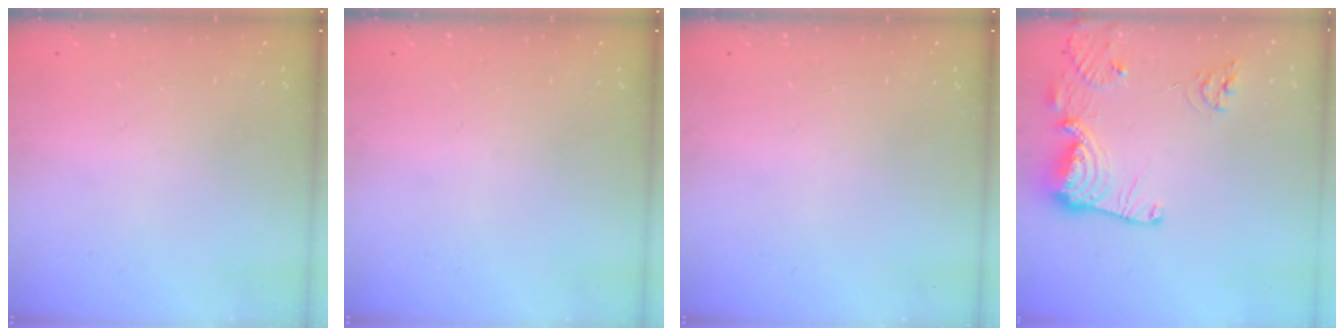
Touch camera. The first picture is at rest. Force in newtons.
{"total": 0.0}
{"total": 0.0}
{"total": 13.5, "press": 13.4, "slide": 1.4}